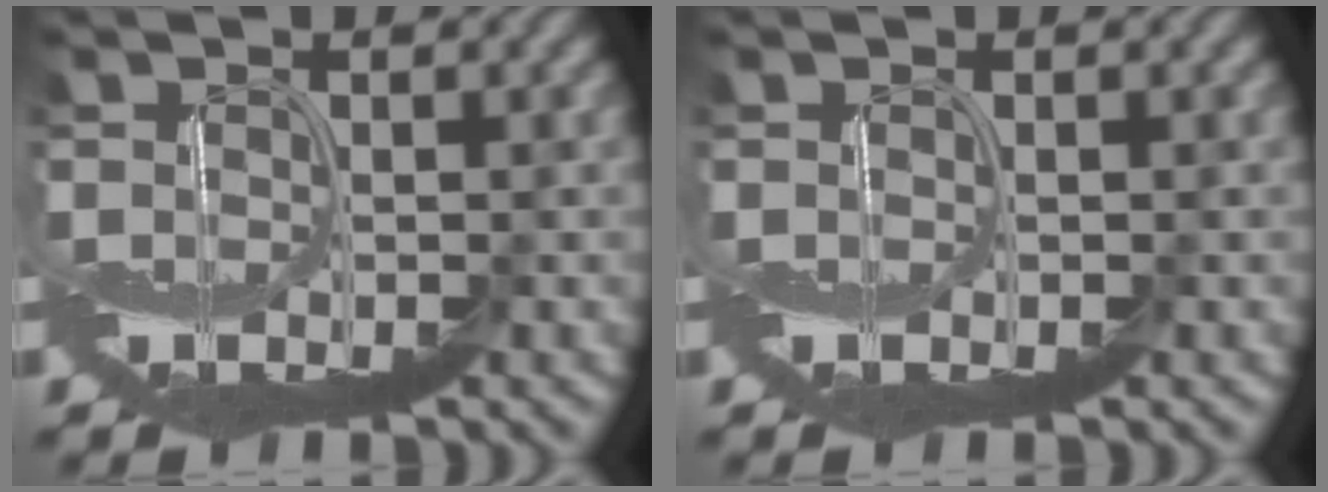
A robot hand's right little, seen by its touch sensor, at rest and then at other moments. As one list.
[{"total": 0.0}]